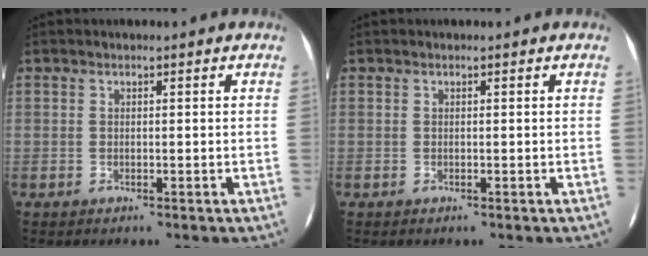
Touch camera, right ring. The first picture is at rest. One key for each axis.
{"total": 0.0}